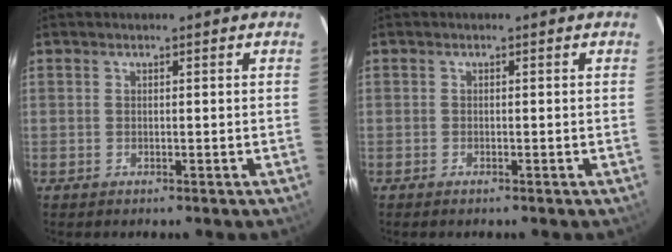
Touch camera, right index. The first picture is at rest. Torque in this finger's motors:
{"motor_torque": [0.03, 0.11, 0.05, 0.01]}